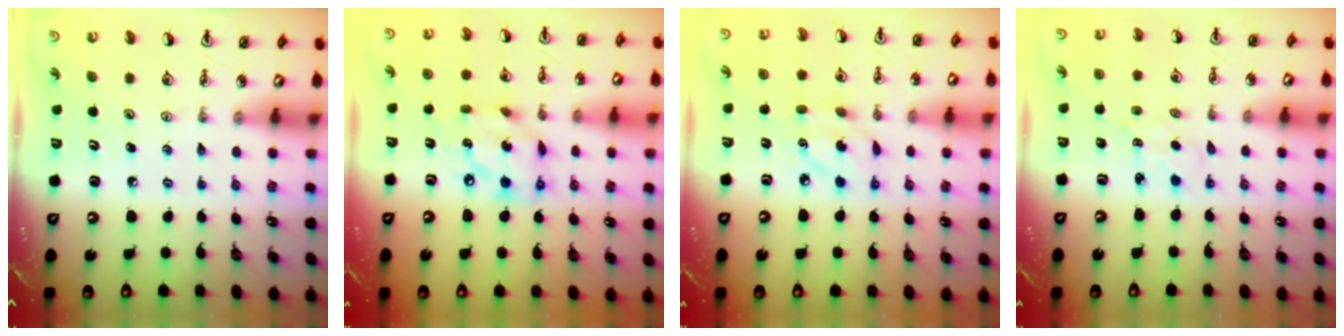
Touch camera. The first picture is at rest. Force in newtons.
{"total": 13.3, "press": 13.2, "slide": 0.8}
{"total": 6.9, "press": 6.9, "slide": 0.1}
{"total": 2.9, "press": 2.8, "slide": 0.4}